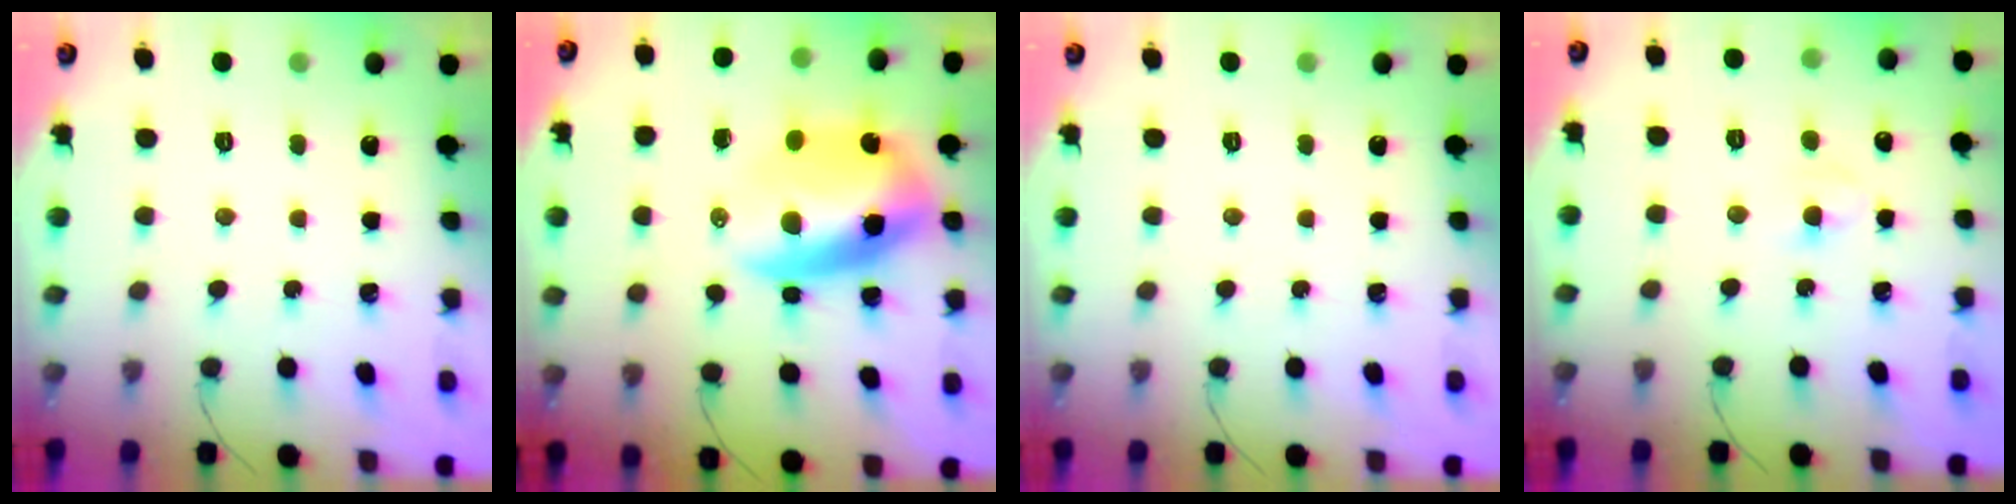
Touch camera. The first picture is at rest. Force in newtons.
{"total": 12.2, "press": 11.8, "slide": 3.0}
{"total": 0.0}
{"total": 3.7, "press": 3.5, "slide": 1.3}